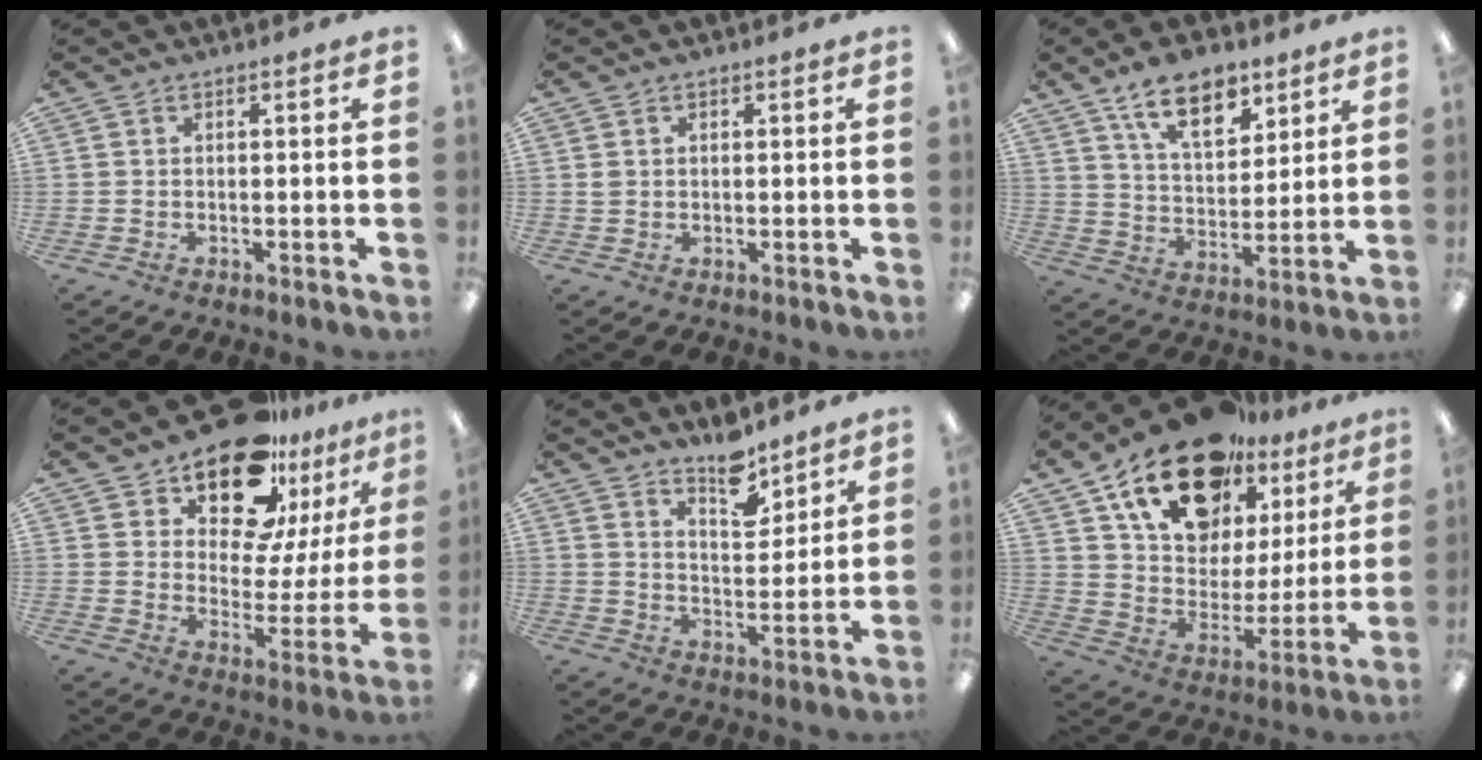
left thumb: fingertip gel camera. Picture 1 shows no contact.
{"total": 1.3, "force": [0.4, 1.0, 0.7], "torque": [-0.015, 0.004, 0.007]}
{"total": 13.4, "force": [8.9, 6.8, 7.4], "torque": [-0.110, -0.036, 0.159]}
{"total": 19.4, "force": [15.4, 8.0, 8.6], "torque": [-0.150, -0.112, 0.270]}
{"total": 8.9, "force": [7.3, 3.5, 3.5], "torque": [-0.035, -0.053, 0.127]}
{"total": 19.9, "force": [14.6, 10.2, 8.8], "torque": [-0.167, -0.088, 0.262]}